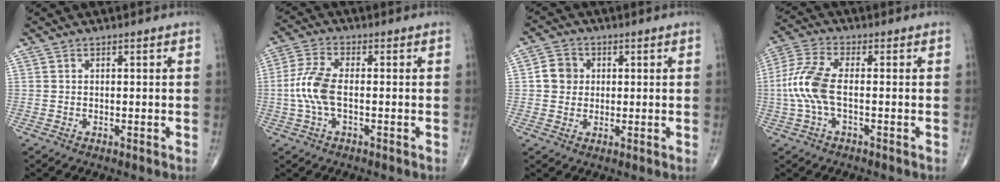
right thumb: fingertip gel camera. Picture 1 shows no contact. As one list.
[{"total": 7.4, "force": [-0.9, 3.2, 6.7], "torque": [-0.168, 0.016, -0.022]}, {"total": 4.9, "force": [0.6, 4.4, 1.9], "torque": [-0.016, 0.005, 0.004]}, {"total": 8.7, "force": [-1.1, 3.5, 7.9], "torque": [-0.203, 0.019, -0.026]}]